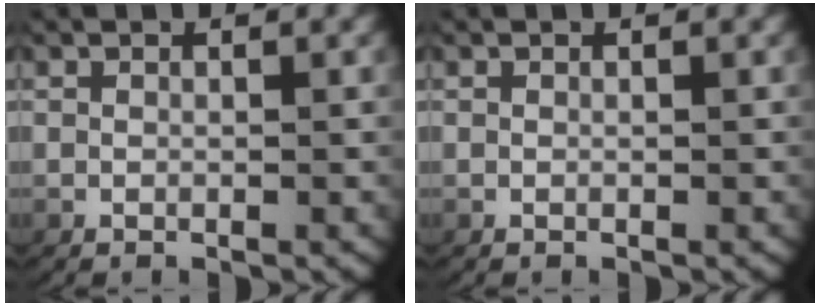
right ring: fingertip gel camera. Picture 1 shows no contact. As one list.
[{"total": 0.0}]